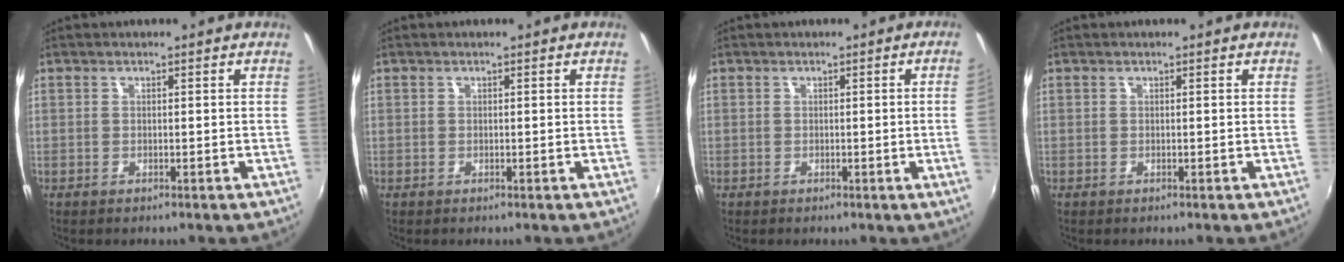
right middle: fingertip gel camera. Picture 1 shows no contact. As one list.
[{"total": 0.0}, {"total": 2.2, "force": [0.0, -1.3, 1.8], "torque": [-0.024, -0.011, 0.003]}, {"total": 0.0}]